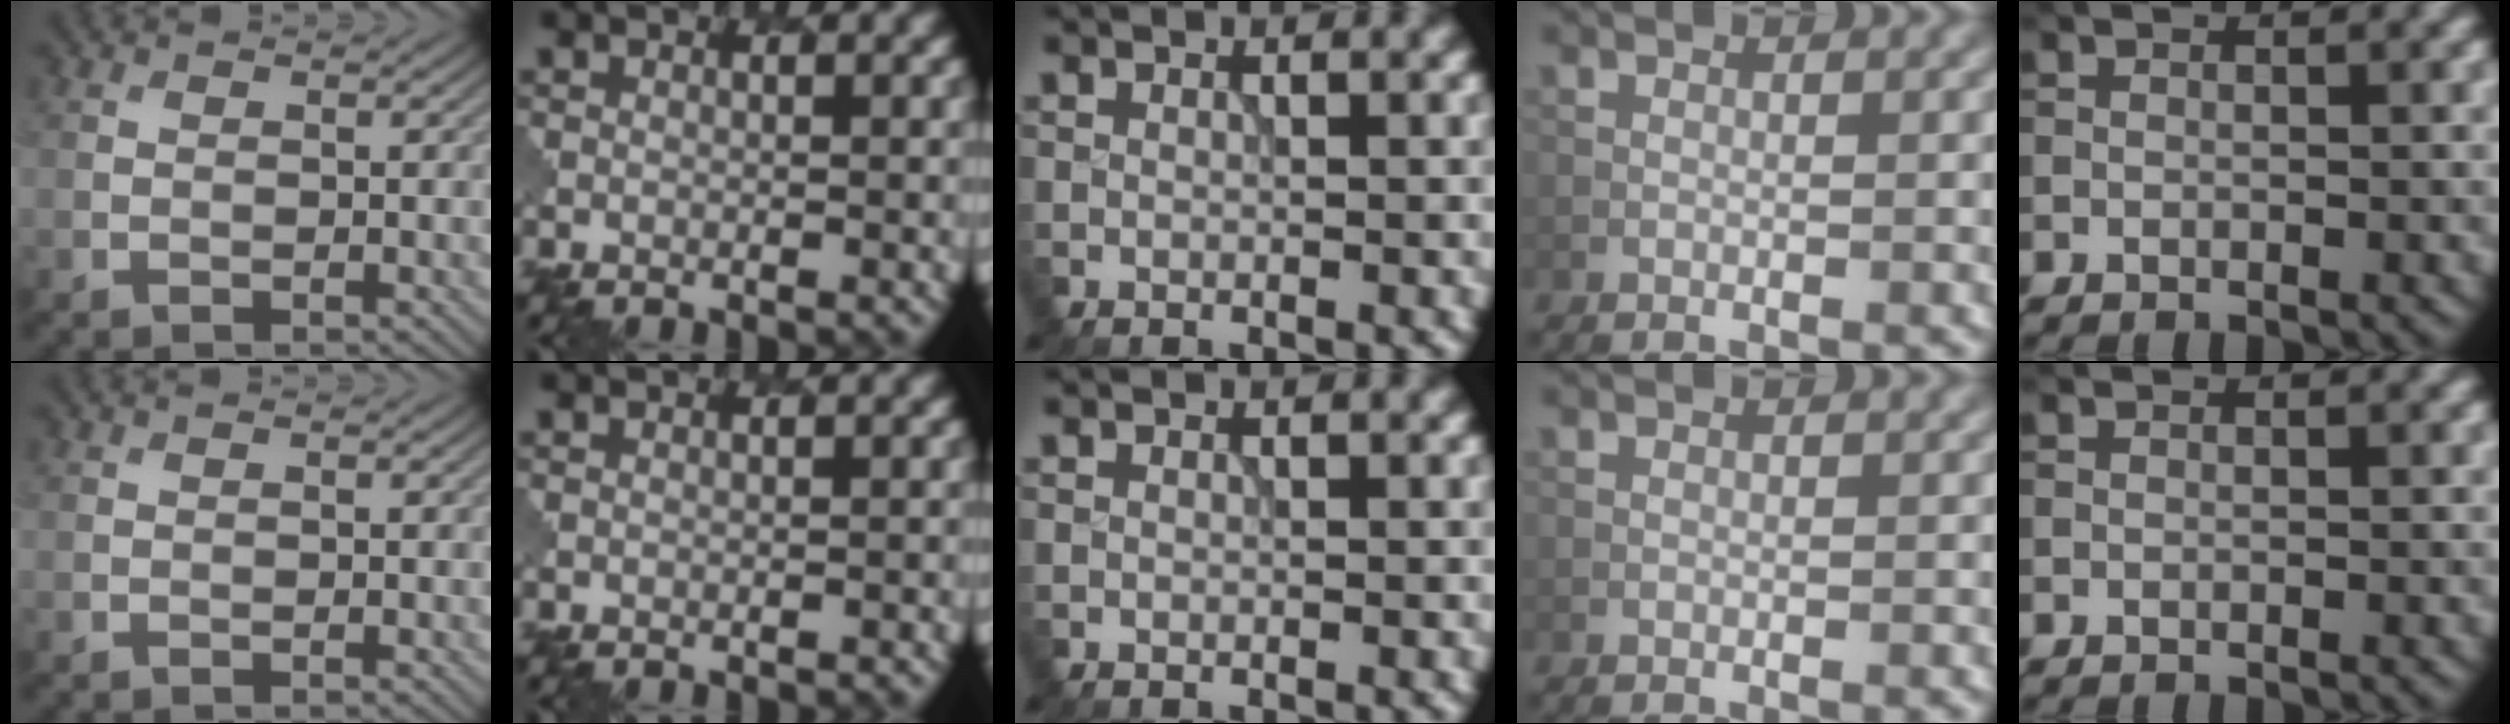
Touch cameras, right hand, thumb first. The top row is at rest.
{"index": {"total": 0.6, "force": [-0.5, 0.1, 0.2], "torque": [0.003, 0.000, -0.006]}}